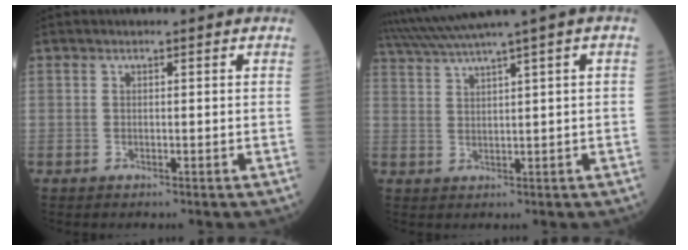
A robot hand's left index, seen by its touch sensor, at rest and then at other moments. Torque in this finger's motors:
{"motor_torque": [-0.66, -1.48, 0.38, 0.18]}